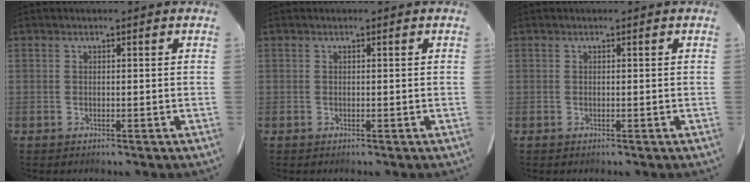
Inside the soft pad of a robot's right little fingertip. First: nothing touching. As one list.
[{"total": 0.0}, {"total": 0.0}]